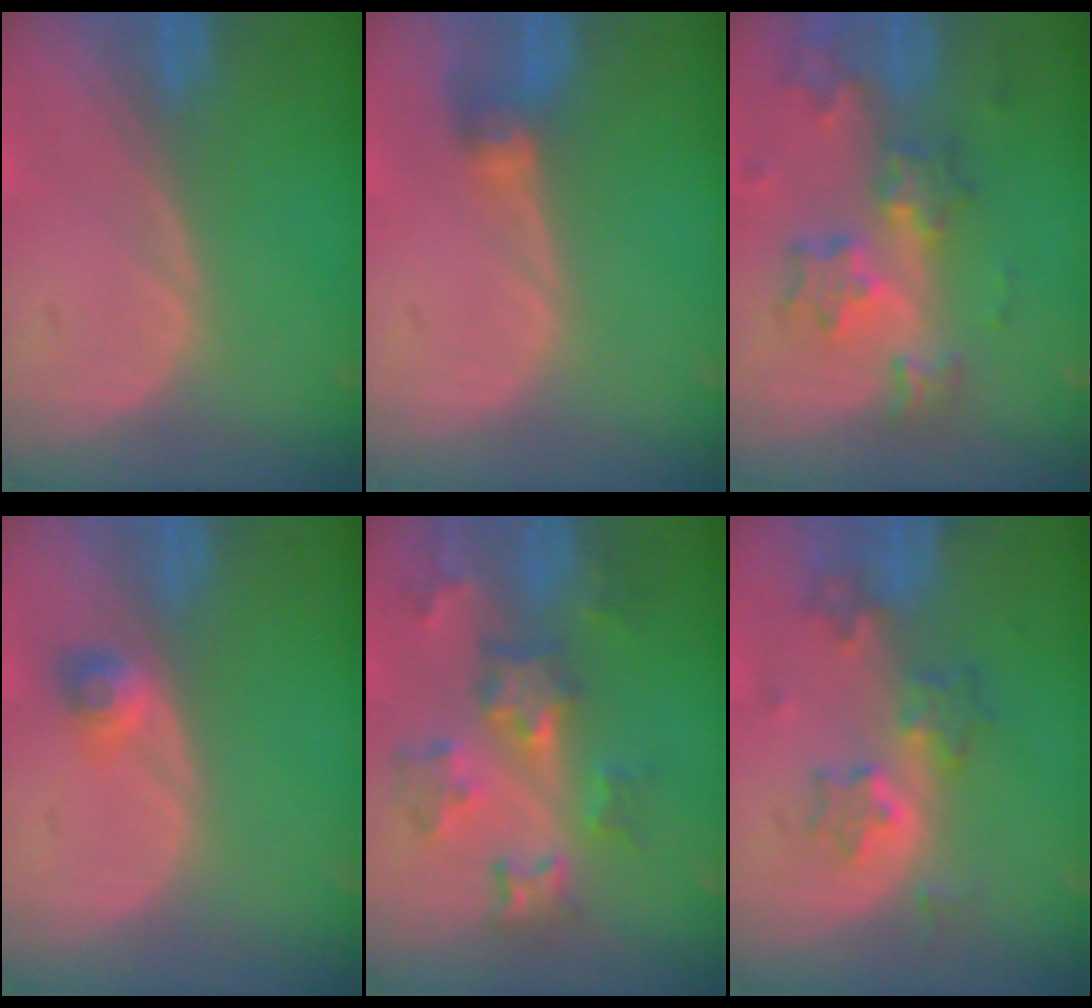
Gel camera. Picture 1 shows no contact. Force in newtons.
{"total": 2.7, "press": 2.7, "slide": 0.3}
{"total": 8.4, "press": 7.3, "slide": 4.1}
{"total": 2.5, "press": 2.2, "slide": 1.3}
{"total": 8.3, "press": 7.8, "slide": 2.9}
{"total": 6.1, "press": 5.8, "slide": 1.8}